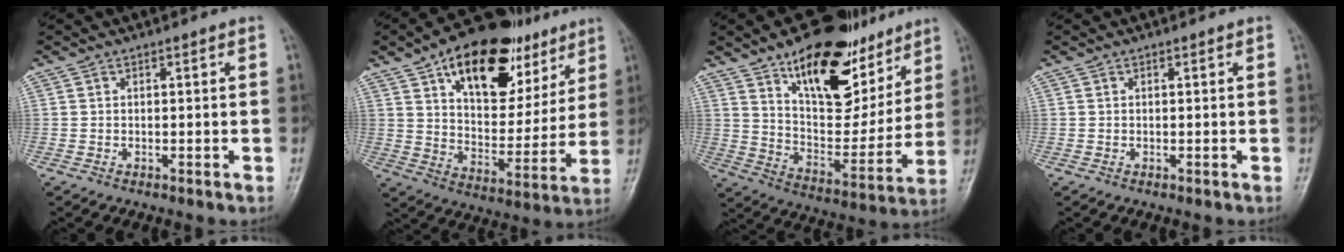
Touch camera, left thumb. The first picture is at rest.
{"total": 23.7, "force": [12.4, 13.0, 15.4], "torque": [-0.182, -0.028, 0.195]}
{"total": 23.6, "force": [14.3, 11.1, 15.2], "torque": [-0.175, -0.061, 0.235]}
{"total": 0.0}